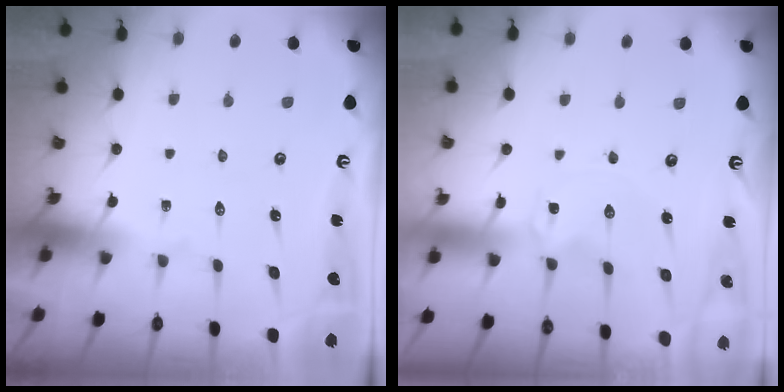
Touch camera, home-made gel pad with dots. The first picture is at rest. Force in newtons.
{"total": 0.0}